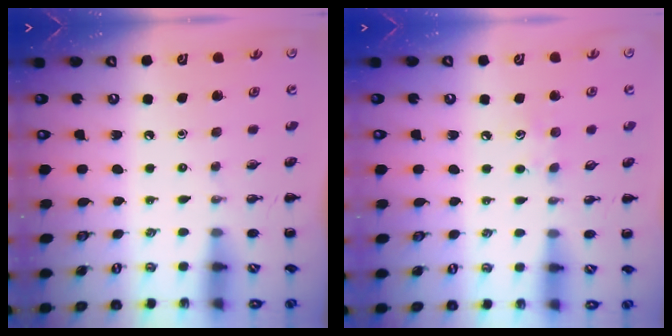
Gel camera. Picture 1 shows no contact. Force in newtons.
{"total": 4.5, "press": 4.3, "slide": 1.3}